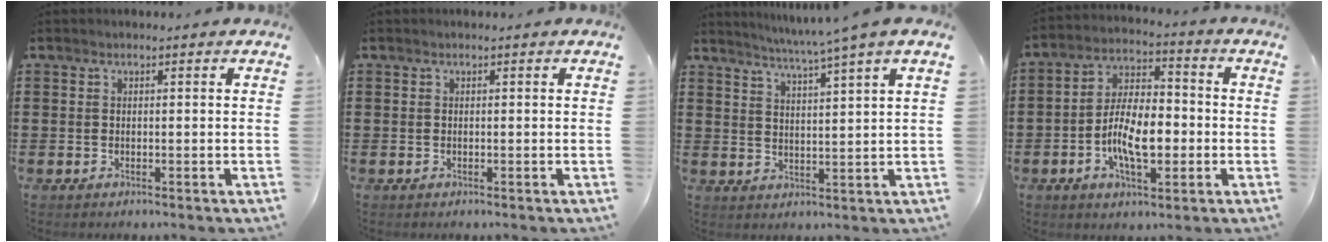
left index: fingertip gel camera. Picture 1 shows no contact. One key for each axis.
{"total": 0.0}
{"total": 3.9, "fx": 3.3, "fy": -1.4, "fz": 1.5, "tx": -0.039, "ty": -0.027, "tz": 0.052}
{"total": 9.2, "fx": -2.5, "fy": 4.3, "fz": 7.7, "tx": -0.161, "ty": 0.006, "tz": -0.050}